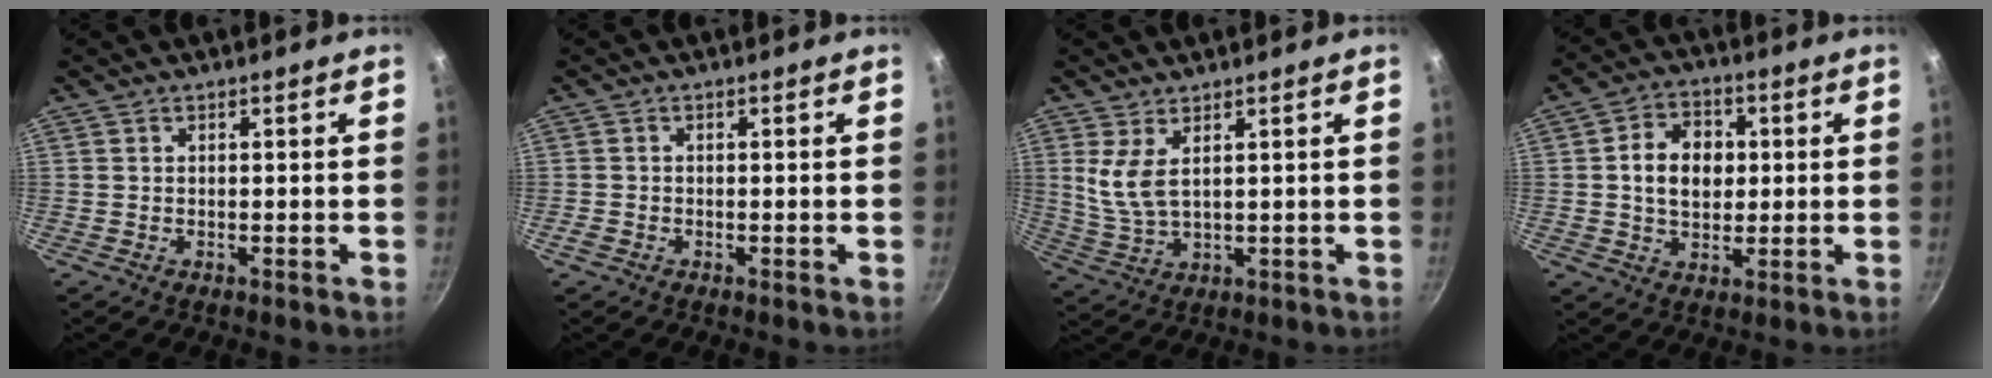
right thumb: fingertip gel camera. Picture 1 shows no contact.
{"total": 1.0, "force": [-0.6, 0.6, 0.6], "torque": [-0.014, 0.003, -0.013]}
{"total": 6.1, "force": [2.3, 2.7, 4.9], "torque": [-0.099, -0.025, 0.055]}
{"total": 9.4, "force": [1.0, 7.1, 6.2], "torque": [-0.079, 0.009, 0.011]}